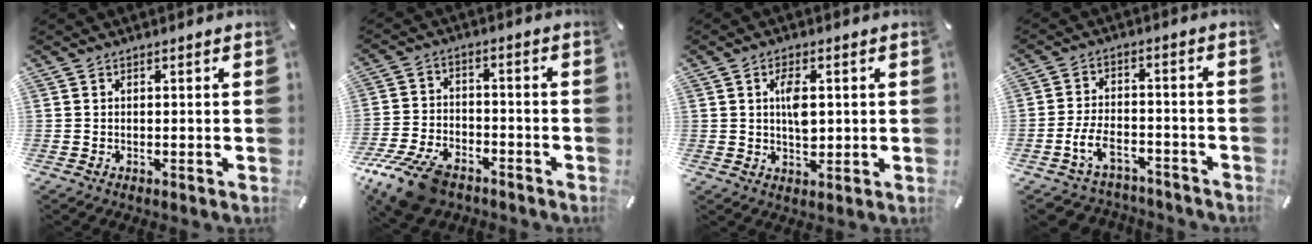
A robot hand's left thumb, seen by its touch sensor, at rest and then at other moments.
{"total": 12.1, "force": [-8.4, 6.1, 6.3], "torque": [-0.125, 0.044, -0.154]}
{"total": 5.5, "force": [0.9, 3.0, 4.5], "torque": [-0.086, -0.002, 0.009]}
{"total": 8.8, "force": [-4.3, 5.6, 5.3], "torque": [-0.115, 0.015, -0.078]}